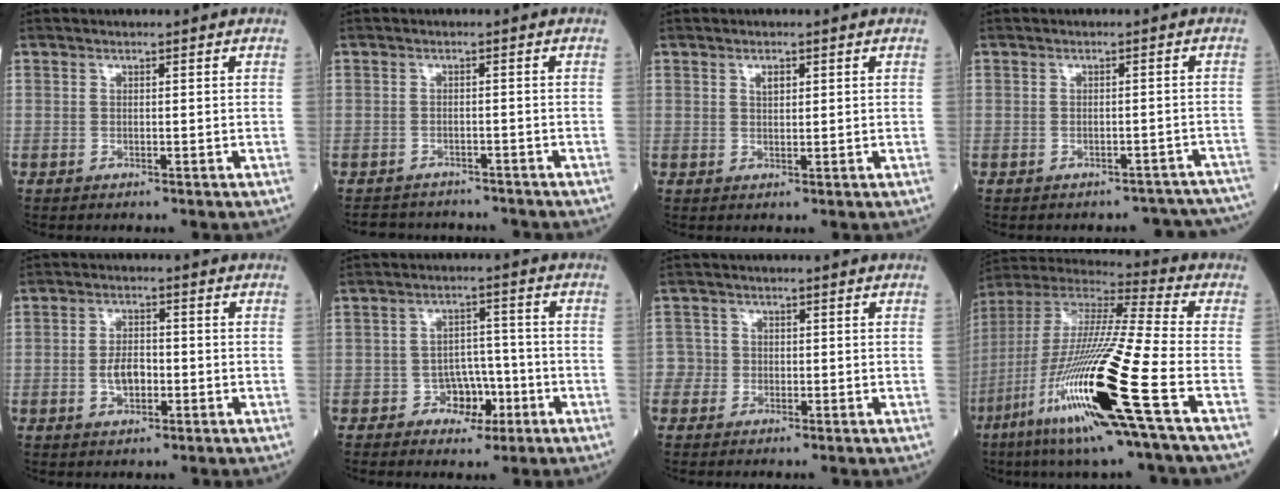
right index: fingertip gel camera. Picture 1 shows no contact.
{"total": 6.7, "force": [-6.2, 2.4, 0.7], "torque": [-0.006, 0.007, -0.080]}
{"total": 1.4, "force": [0.8, 0.6, 1.0], "torque": [-0.018, 0.000, 0.014]}
{"total": 9.3, "force": [-8.5, 3.8, 0.7], "torque": [0.013, 0.032, -0.081]}
{"total": 4.0, "force": [-0.9, 2.1, 3.3], "torque": [-0.063, 0.004, -0.017]}
{"total": 4.9, "force": [-2.3, 3.8, 2.1], "torque": [-0.017, 0.015, -0.033]}
{"total": 2.2, "force": [-0.6, 2.1, -0.3], "torque": [0.019, 0.010, -0.020]}
{"total": 24.3, "force": [-9.1, 0.4, 22.5], "torque": [-0.468, -0.050, -0.179]}